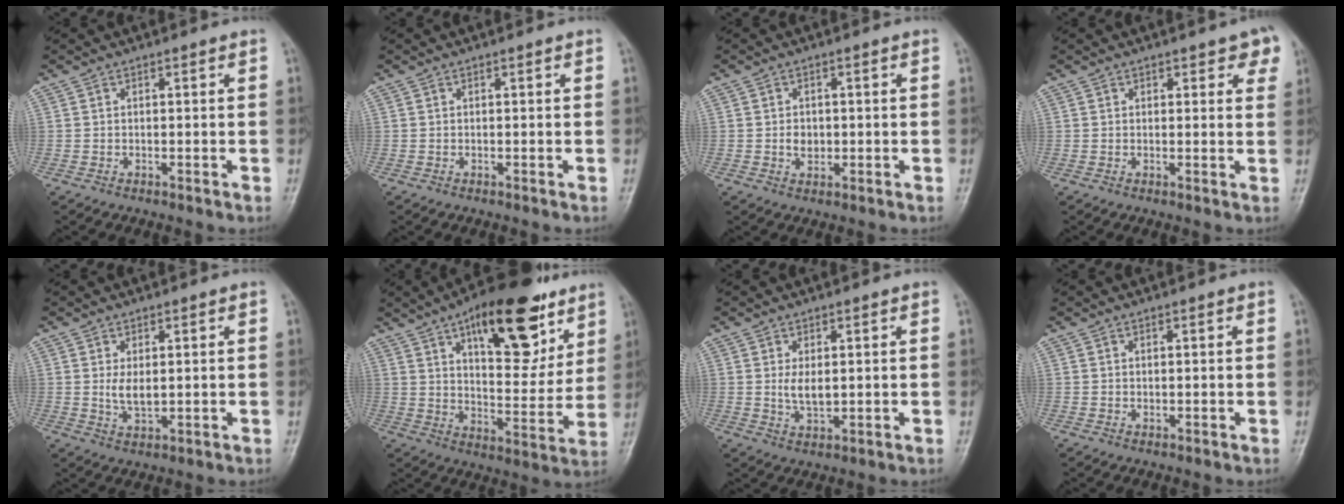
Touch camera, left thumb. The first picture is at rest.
{"total": 0.0}
{"total": 3.1, "force": [-0.2, 2.5, 1.8], "torque": [-0.015, 0.002, -0.003]}
{"total": 4.1, "force": [2.4, 2.4, 2.3], "torque": [0.012, -0.008, 0.022]}
{"total": 4.0, "force": [0.5, 2.3, 3.3], "torque": [-0.055, -0.012, 0.014]}
{"total": 22.4, "force": [12.4, 9.6, 16.1], "torque": [-0.190, -0.047, 0.190]}
{"total": 4.0, "force": [0.6, 2.2, 3.2], "torque": [-0.053, -0.012, 0.014]}
{"total": 0.6, "force": [0.2, 0.5, 0.3], "torque": [-0.002, -0.001, 0.002]}